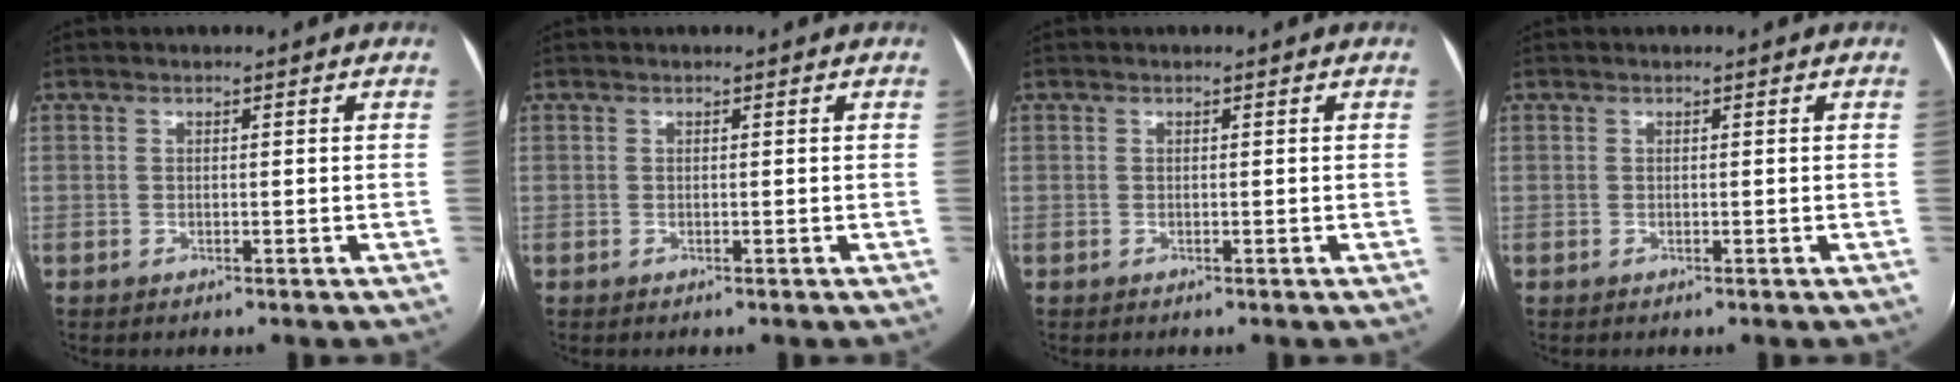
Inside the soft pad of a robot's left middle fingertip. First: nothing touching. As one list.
[{"total": 0.0}, {"total": 0.0}, {"total": 0.0}]